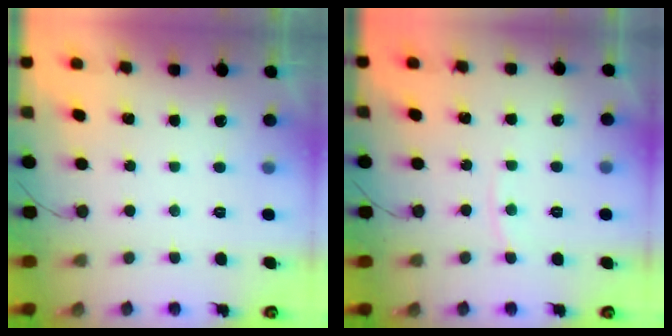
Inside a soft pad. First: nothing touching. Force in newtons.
{"total": 3.7, "press": 3.7, "slide": 0.5}